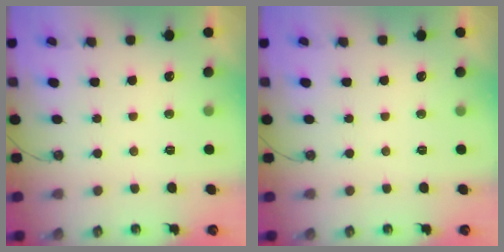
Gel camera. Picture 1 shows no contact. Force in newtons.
{"total": 0.0}